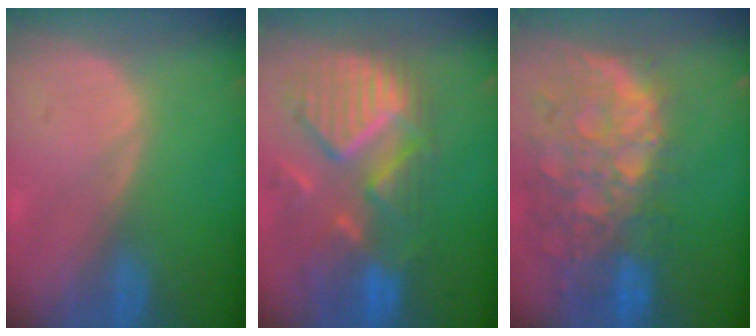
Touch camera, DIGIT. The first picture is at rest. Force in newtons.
{"total": 11.9, "press": 10.6, "slide": 5.4}
{"total": 13.5, "press": 11.0, "slide": 7.8}